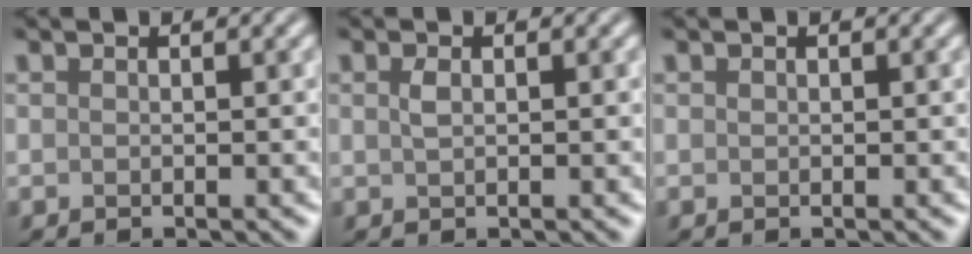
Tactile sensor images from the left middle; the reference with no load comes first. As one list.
[{"total": 0.9, "force": [0.3, 0.4, 0.8], "torque": [-0.019, 0.002, 0.007]}, {"total": 0.0}]